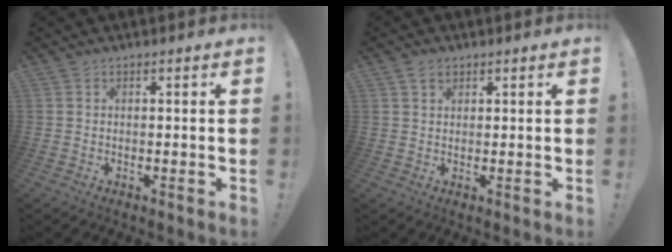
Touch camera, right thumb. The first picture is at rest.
{"total": 2.5, "force": [1.6, 1.5, 1.1], "torque": [-0.017, -0.003, 0.029]}